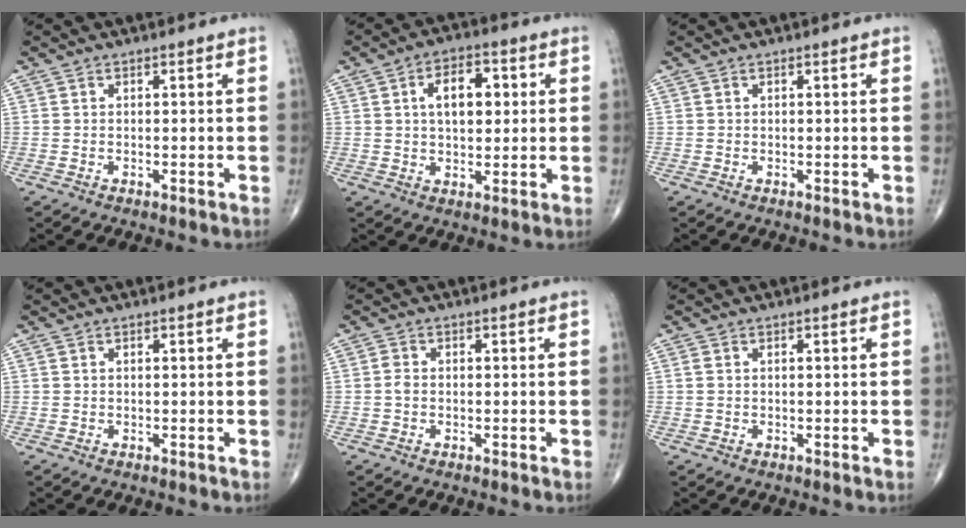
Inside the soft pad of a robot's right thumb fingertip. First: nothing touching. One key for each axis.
{"total": 8.5, "fx": 1.8, "fy": 4.9, "fz": 6.7, "tx": -0.084, "ty": 0.007, "tz": 0.026}
{"total": 0.0}
{"total": 0.0}
{"total": 1.3, "fx": -0.2, "fy": 0.9, "fz": 0.9, "tx": -0.017, "ty": 0.001, "tz": -0.007}
{"total": 0.6, "fx": 0.1, "fy": 0.4, "fz": 0.5, "tx": -0.016, "ty": 0.005, "tz": 0.005}